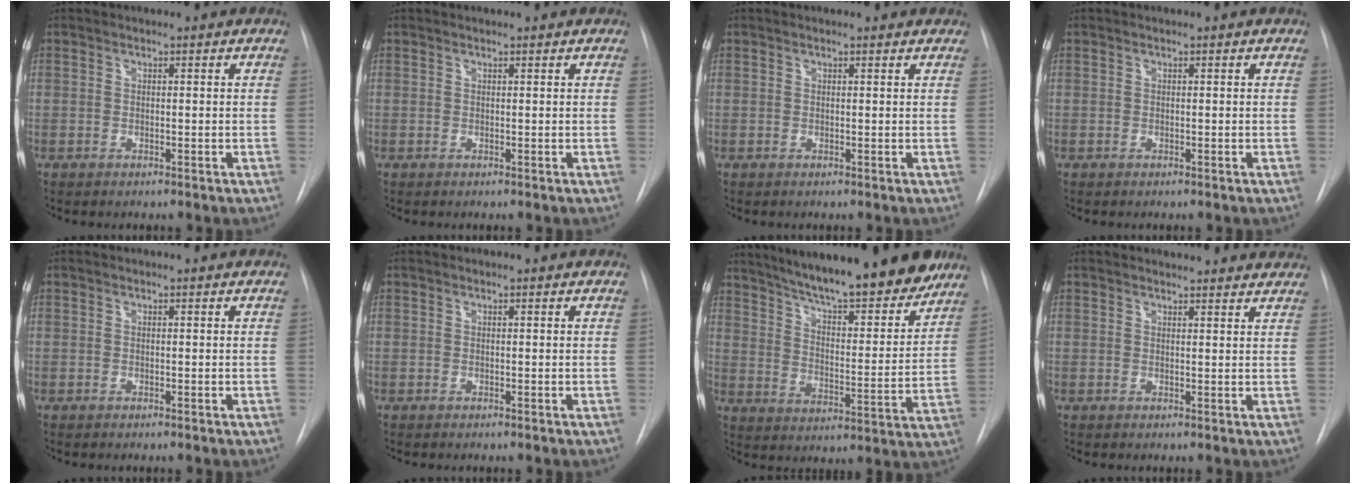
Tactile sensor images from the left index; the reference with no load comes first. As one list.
[{"total": 0.5, "force": [0.5, 0.1, 0.2], "torque": [-0.006, 0.007, 0.007]}, {"total": 1.6, "force": [1.5, 0.4, 0.6], "torque": [-0.012, 0.008, 0.010]}, {"total": 0.0}, {"total": 0.0}, {"total": 0.0}, {"total": 21.8, "force": [18.2, 3.4, 11.4], "torque": [-0.177, -0.014, 0.260]}, {"total": 9.2, "force": [8.9, 1.3, 2.2], "torque": [-0.013, 0.000, 0.086]}]